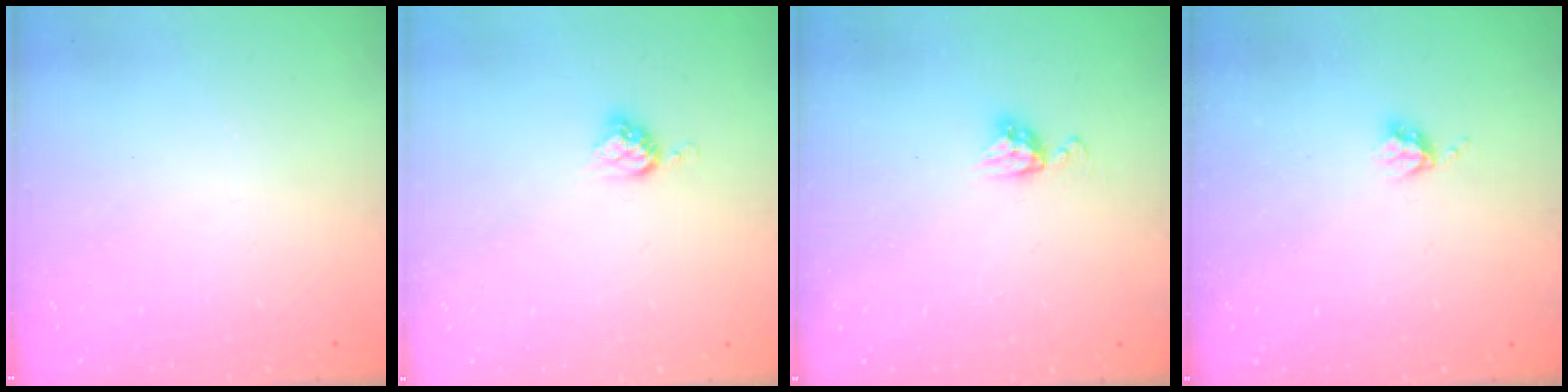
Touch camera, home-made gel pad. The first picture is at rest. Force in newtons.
{"total": 5.8, "press": 5.8, "slide": 0.3}
{"total": 5.9, "press": 5.9, "slide": 0.5}
{"total": 3.8, "press": 3.8, "slide": 0.4}